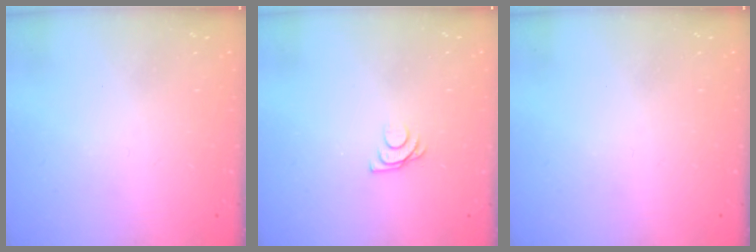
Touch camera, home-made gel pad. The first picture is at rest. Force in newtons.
{"total": 6.1, "press": 6.0, "slide": 0.7}
{"total": 0.0}